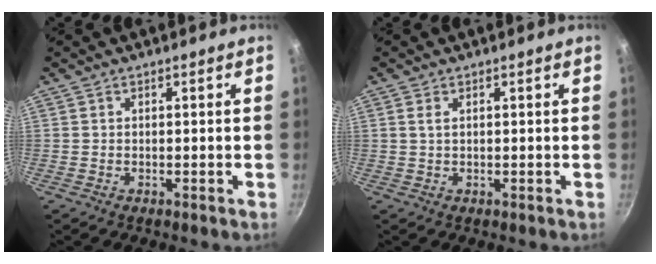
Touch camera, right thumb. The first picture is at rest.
{"total": 1.3, "force": [0.5, 0.7, 1.0], "torque": [-0.020, 0.001, 0.010]}